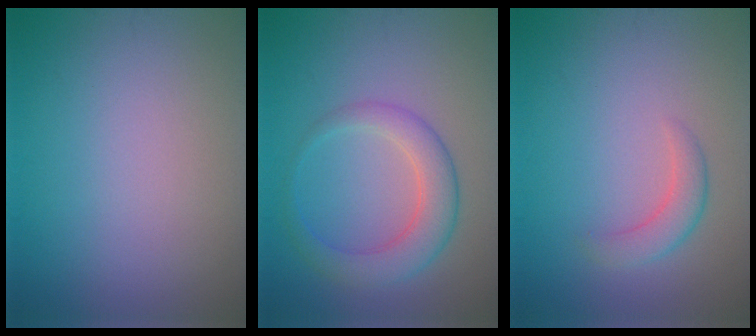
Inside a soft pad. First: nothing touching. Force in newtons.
{"total": 4.1, "press": 4.1, "slide": 0.2}
{"total": 2.1, "press": 2.1, "slide": 0.1}